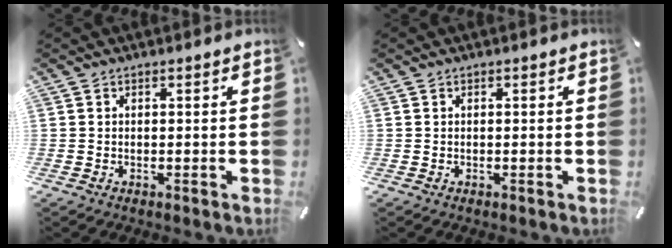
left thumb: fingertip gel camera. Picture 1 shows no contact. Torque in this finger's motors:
{"motor_torque": [0.08, -0.08, 0.02, 0.02, 0.00]}